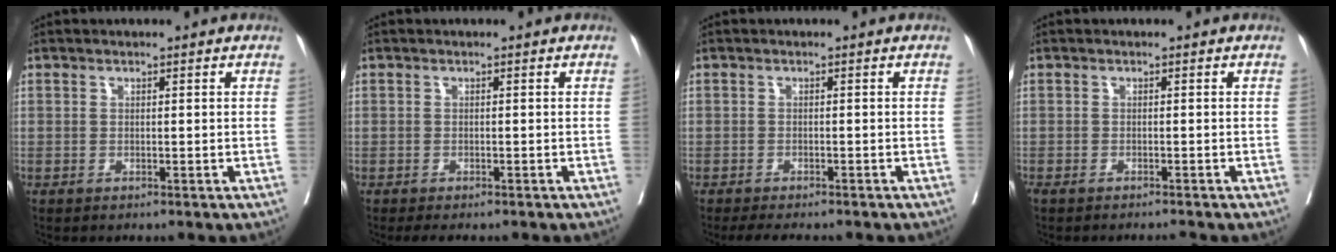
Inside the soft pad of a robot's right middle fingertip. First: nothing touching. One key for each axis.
{"total": 3.1, "fx": -2.5, "fy": 1.1, "fz": 1.4, "tx": -0.010, "ty": -0.005, "tz": -0.032}
{"total": 5.5, "fx": -4.7, "fy": 1.5, "fz": 2.4, "tx": -0.026, "ty": -0.006, "tz": -0.066}
{"total": 2.2, "fx": -2.0, "fy": 0.1, "fz": 0.8, "tx": -0.011, "ty": -0.003, "tz": -0.031}